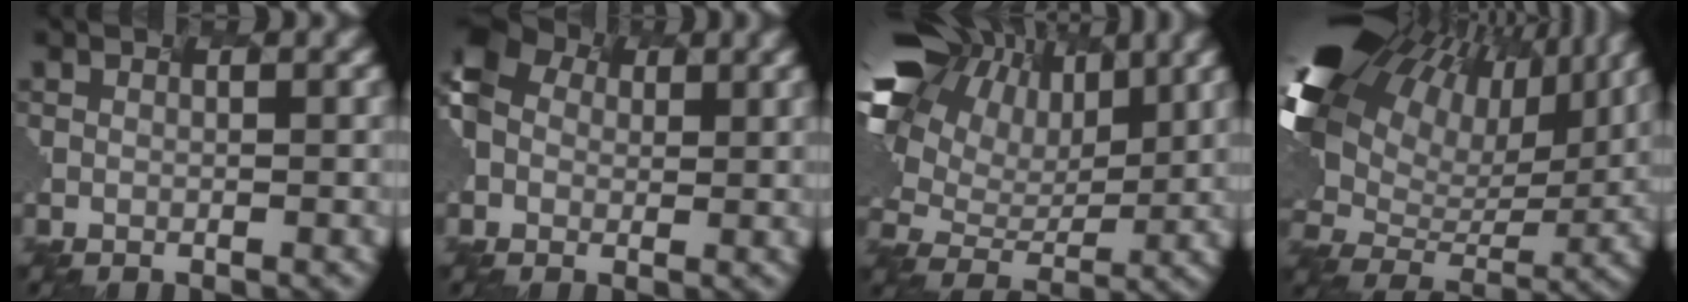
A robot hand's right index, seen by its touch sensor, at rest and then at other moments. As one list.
[{"total": 5.4, "force": [0.3, 4.8, 2.6], "torque": [-0.079, 0.014, -0.001]}, {"total": 13.9, "force": [5.6, 10.0, 8.0], "torque": [-0.231, 0.042, 0.102]}, {"total": 16.5, "force": [7.3, 10.3, 10.7], "torque": [-0.262, 0.042, 0.147]}]